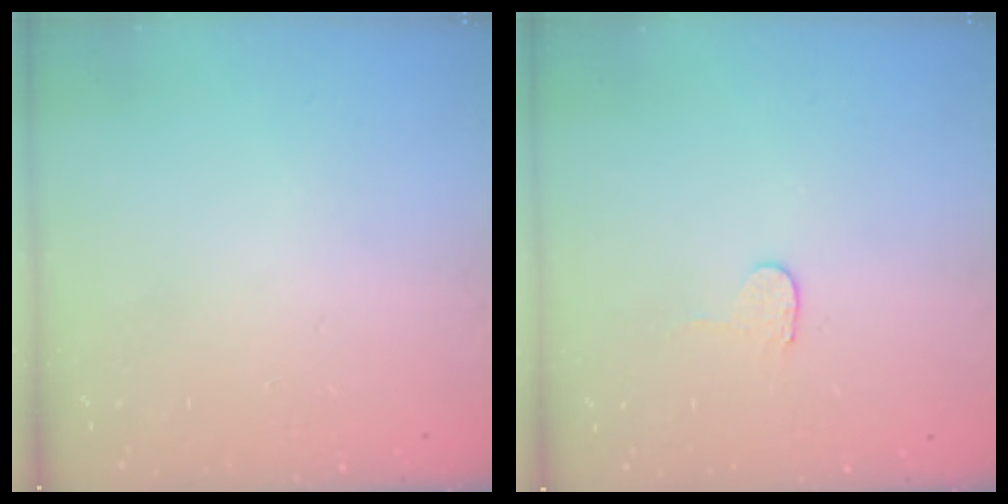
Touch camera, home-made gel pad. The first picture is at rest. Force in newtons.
{"total": 2.3, "press": 2.3, "slide": 0.2}